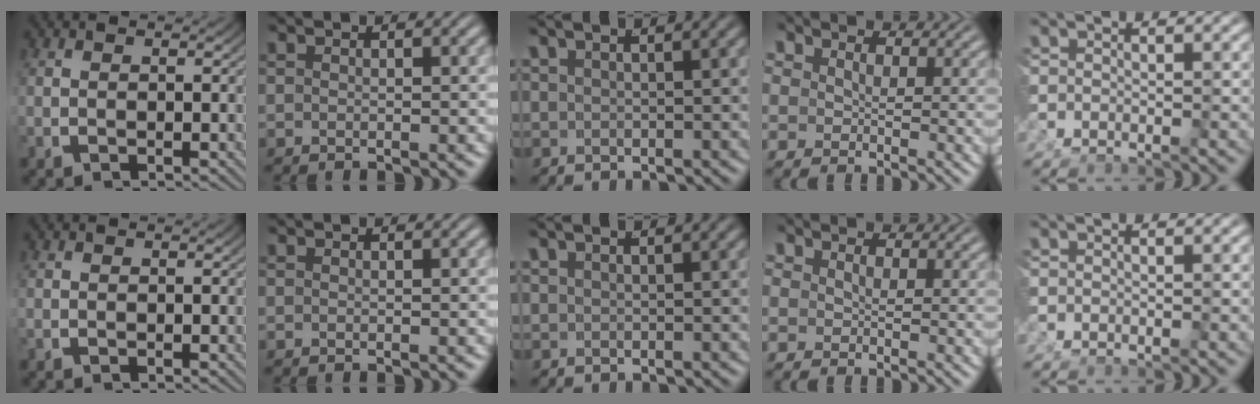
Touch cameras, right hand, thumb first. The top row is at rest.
{}